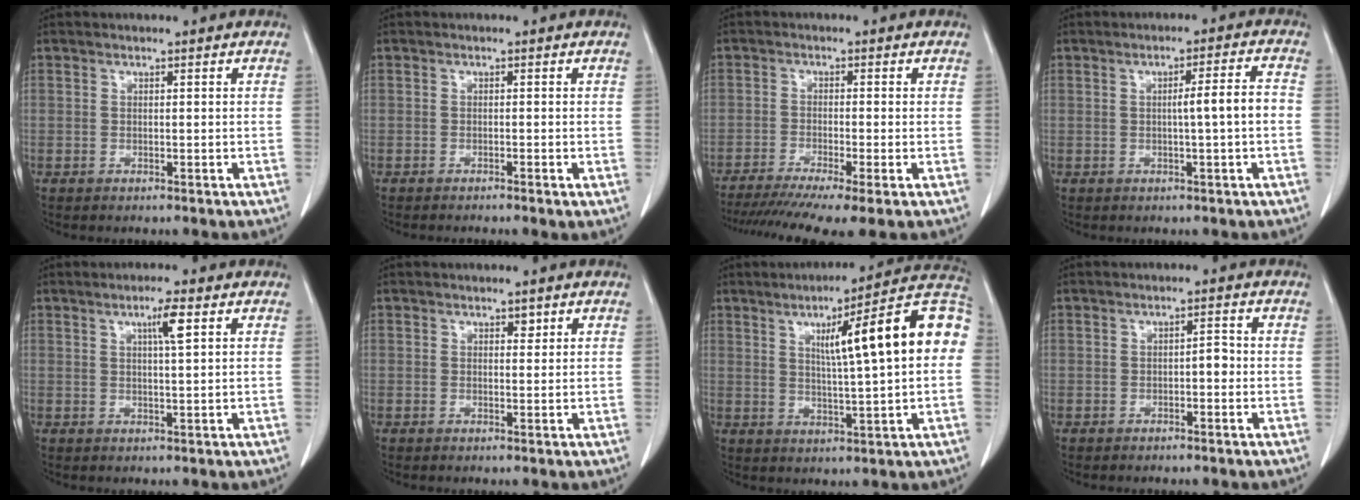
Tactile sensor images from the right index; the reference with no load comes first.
{"total": 1.2, "force": [-0.8, -0.1, 0.8], "torque": [-0.014, -0.001, -0.014]}
{"total": 11.4, "force": [-8.4, 0.4, 7.7], "torque": [-0.124, -0.021, -0.135]}
{"total": 4.6, "force": [-0.4, -0.4, 4.6], "torque": [-0.069, 0.008, -0.007]}
{"total": 3.4, "force": [1.5, -0.1, 3.1], "torque": [-0.055, -0.001, 0.024]}
{"total": 1.1, "force": [0.7, 0.5, 0.6], "torque": [-0.006, -0.004, 0.008]}
{"total": 16.8, "force": [3.4, 1.0, 16.4], "torque": [-0.225, 0.033, 0.041]}
{"total": 1.7, "force": [-0.4, 0.6, 1.5], "torque": [-0.017, 0.006, -0.008]}